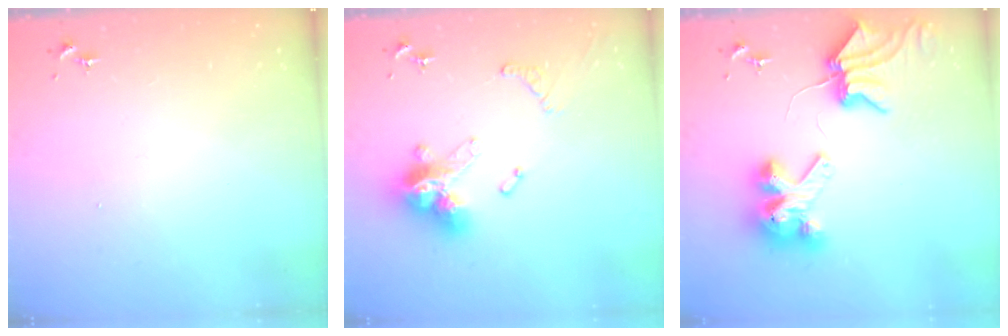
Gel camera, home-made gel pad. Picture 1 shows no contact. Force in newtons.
{"total": 16.1, "press": 16.1, "slide": 1.7}
{"total": 10.5, "press": 10.5, "slide": 1.2}